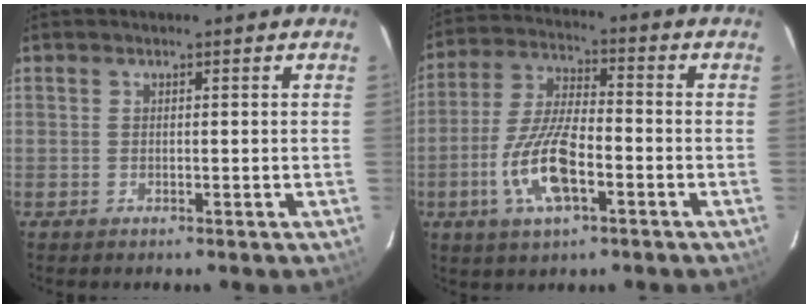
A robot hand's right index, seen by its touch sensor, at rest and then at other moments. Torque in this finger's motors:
{"motor_torque": [1.42, -0.72, 0.43, 0.17]}